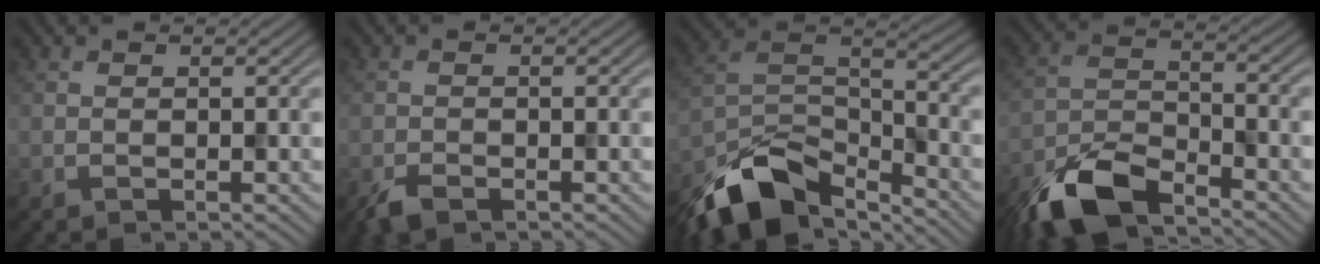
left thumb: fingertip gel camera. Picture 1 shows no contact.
{"total": 2.3, "force": [-1.7, 1.0, 1.3], "torque": [-0.028, -0.006, -0.036]}
{"total": 12.8, "force": [-9.1, 5.3, 7.1], "torque": [-0.143, -0.015, -0.179]}
{"total": 9.6, "force": [-7.1, 3.4, 5.3], "torque": [-0.102, -0.011, -0.156]}